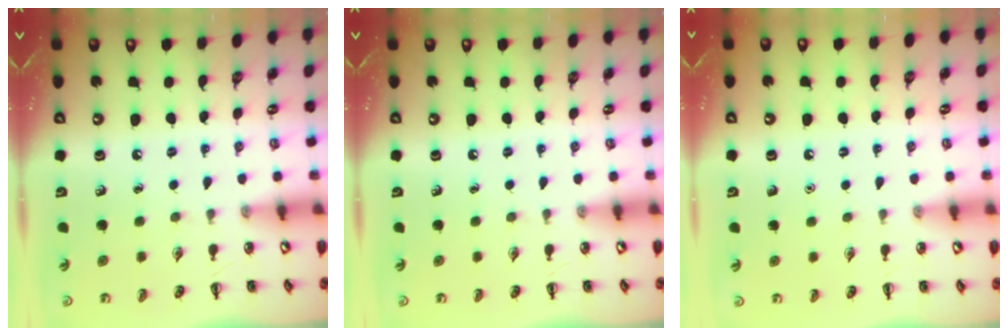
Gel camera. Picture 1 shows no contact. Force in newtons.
{"total": 0.0}
{"total": 1.6, "press": 1.6, "slide": 0.1}